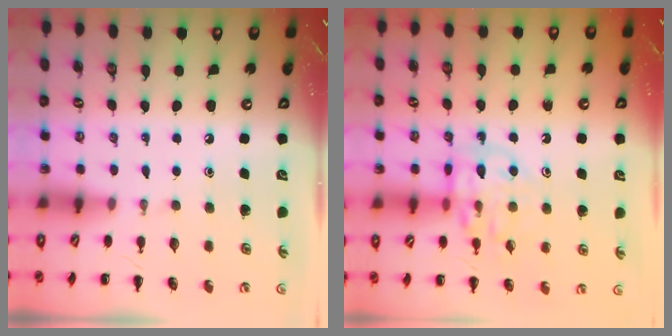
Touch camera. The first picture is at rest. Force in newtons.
{"total": 11.9, "press": 11.8, "slide": 1.6}